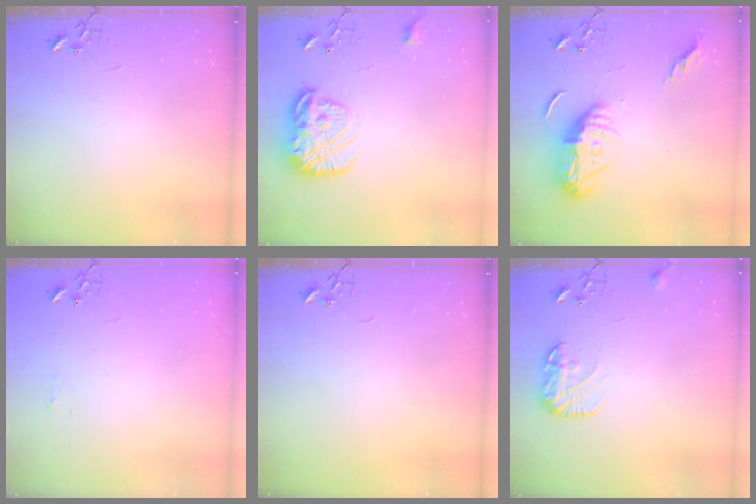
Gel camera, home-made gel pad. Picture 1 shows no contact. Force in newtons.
{"total": 18.4, "press": 18.3, "slide": 1.2}
{"total": 14.0, "press": 13.9, "slide": 1.4}
{"total": 3.9, "press": 3.9, "slide": 0.6}
{"total": 0.0}
{"total": 10.3, "press": 10.3, "slide": 0.8}